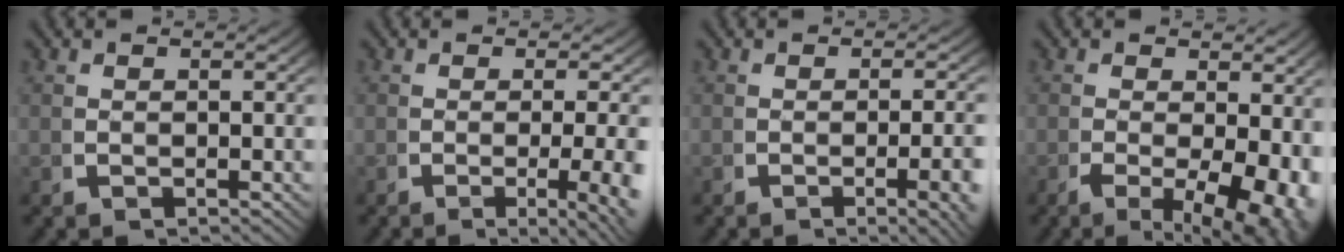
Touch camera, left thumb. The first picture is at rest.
{"total": 5.2, "force": [-1.9, 1.4, 4.7], "torque": [-0.072, -0.016, -0.024]}
{"total": 3.8, "force": [-1.4, 0.7, 3.5], "torque": [-0.052, -0.004, -0.018]}
{"total": 8.7, "force": [-2.6, 4.3, 7.2], "torque": [-0.109, -0.041, -0.022]}